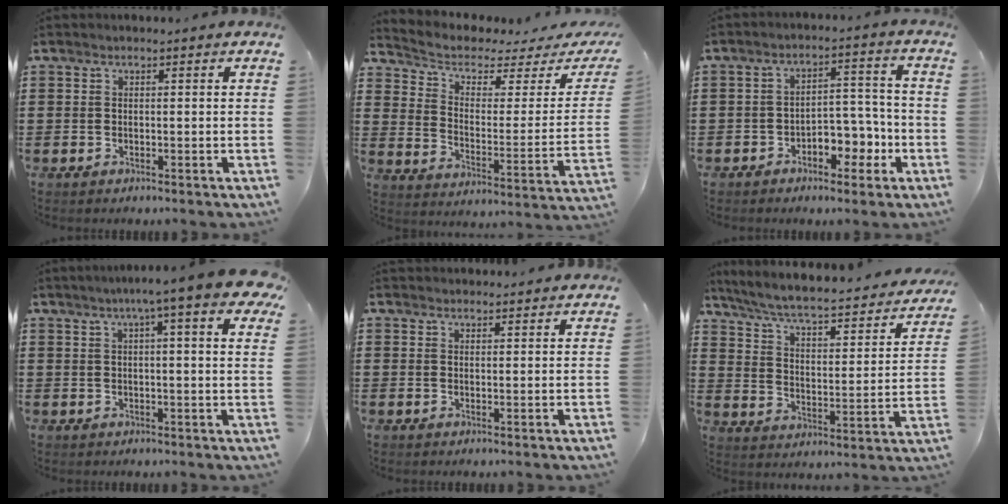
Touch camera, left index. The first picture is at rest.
{"total": 3.3, "force": [2.1, 1.7, 2.0], "torque": [-0.056, -0.019, 0.029]}
{"total": 5.6, "force": [-3.2, 3.3, 3.3], "torque": [-0.049, 0.013, -0.063]}
{"total": 7.9, "force": [4.8, 0.0, 6.2], "torque": [-0.106, -0.010, 0.078]}
{"total": 1.9, "force": [1.8, 0.3, 0.1], "torque": [-0.006, 0.000, 0.037]}
{"total": 4.9, "force": [4.0, 0.4, 2.9], "torque": [-0.074, -0.039, 0.058]}